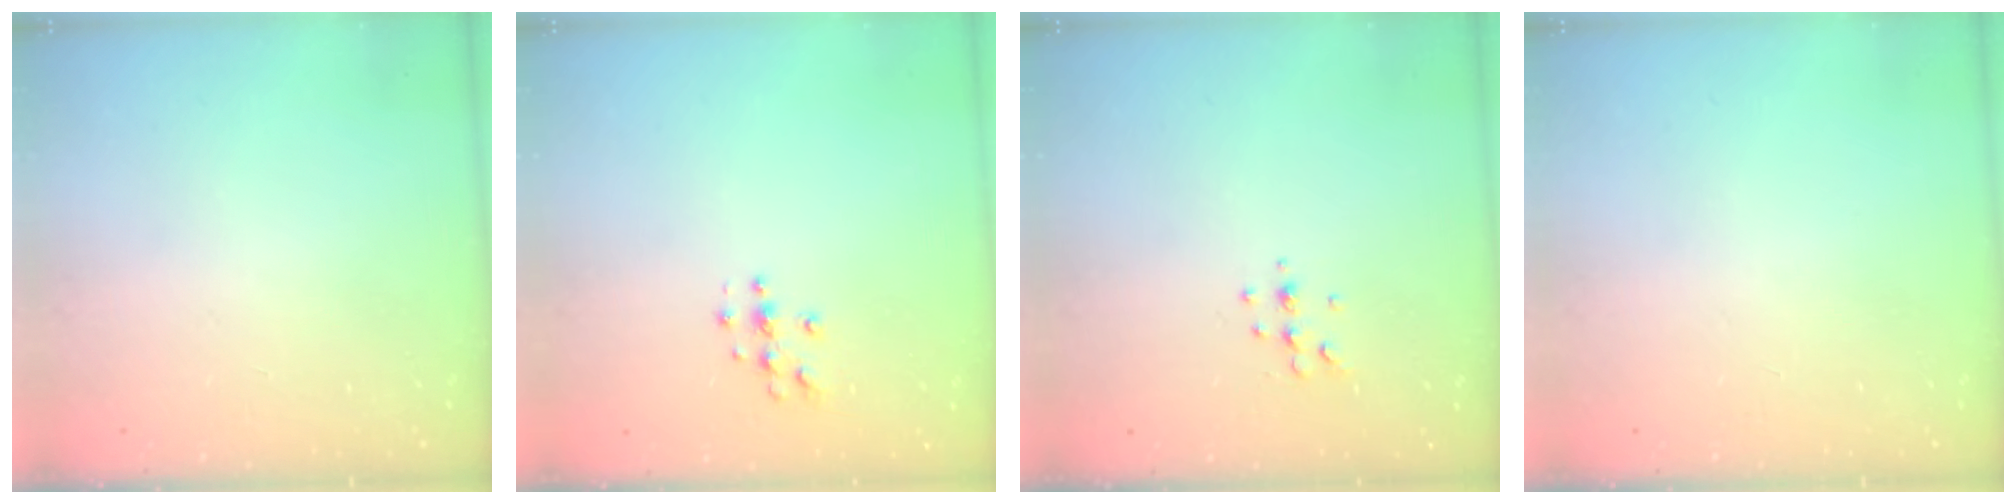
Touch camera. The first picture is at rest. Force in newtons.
{"total": 3.6, "press": 3.6, "slide": 0.4}
{"total": 5.3, "press": 5.1, "slide": 1.5}
{"total": 0.0}